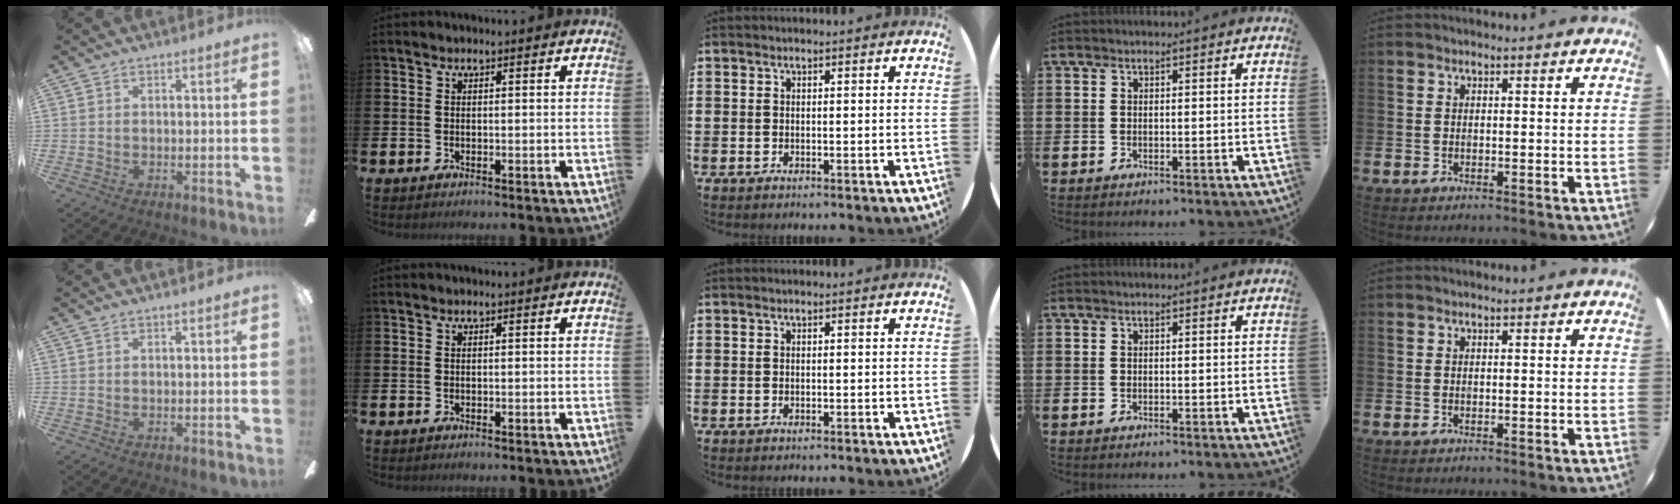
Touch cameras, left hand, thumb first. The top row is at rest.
{}